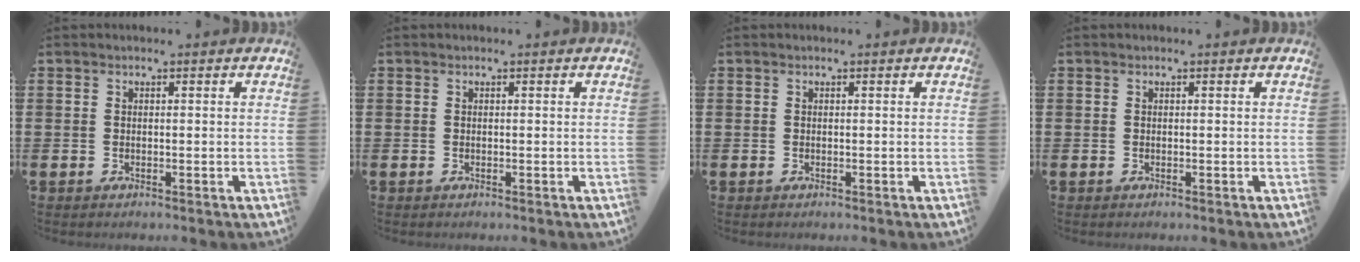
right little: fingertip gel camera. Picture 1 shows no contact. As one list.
[{"total": 0.0}, {"total": 0.0}, {"total": 0.0}]